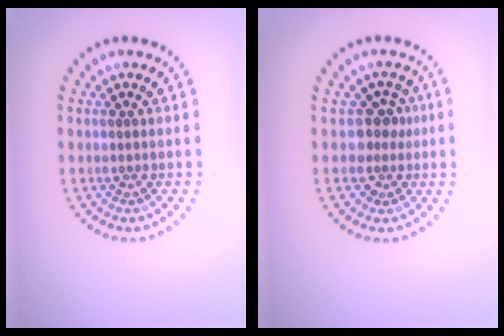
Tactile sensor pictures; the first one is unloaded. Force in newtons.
{"total": 2.3, "press": 1.8, "slide": 1.6}